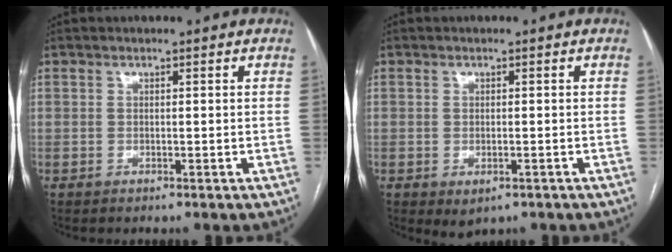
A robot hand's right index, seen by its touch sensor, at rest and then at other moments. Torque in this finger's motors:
{"motor_torque": [0.56, -0.41, 0.10, 0.01]}